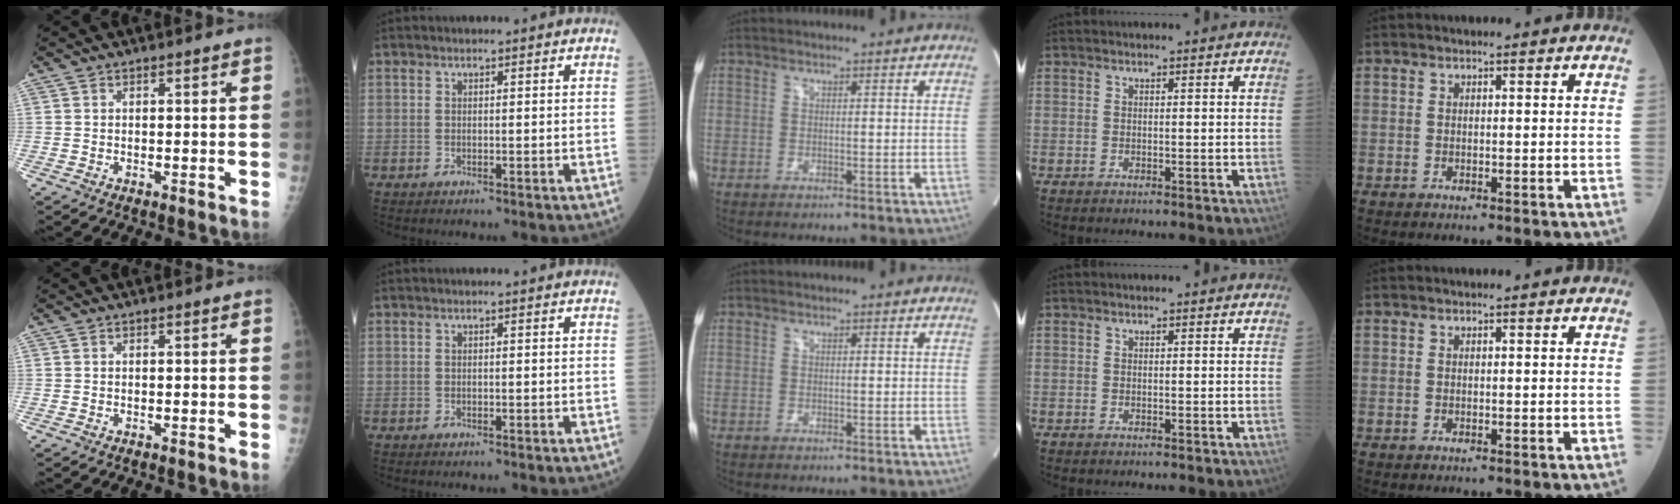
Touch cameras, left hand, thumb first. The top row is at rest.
{}